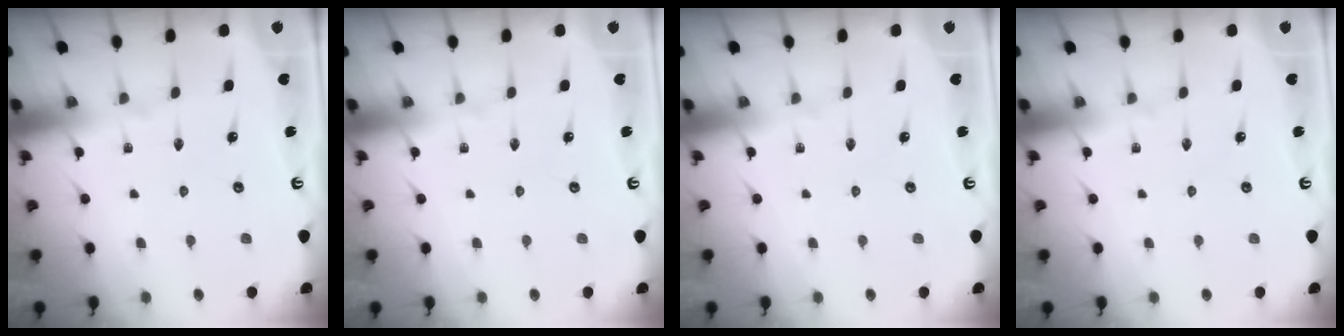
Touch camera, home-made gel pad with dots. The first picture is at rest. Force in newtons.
{"total": 0.0}
{"total": 0.0}
{"total": 0.0}